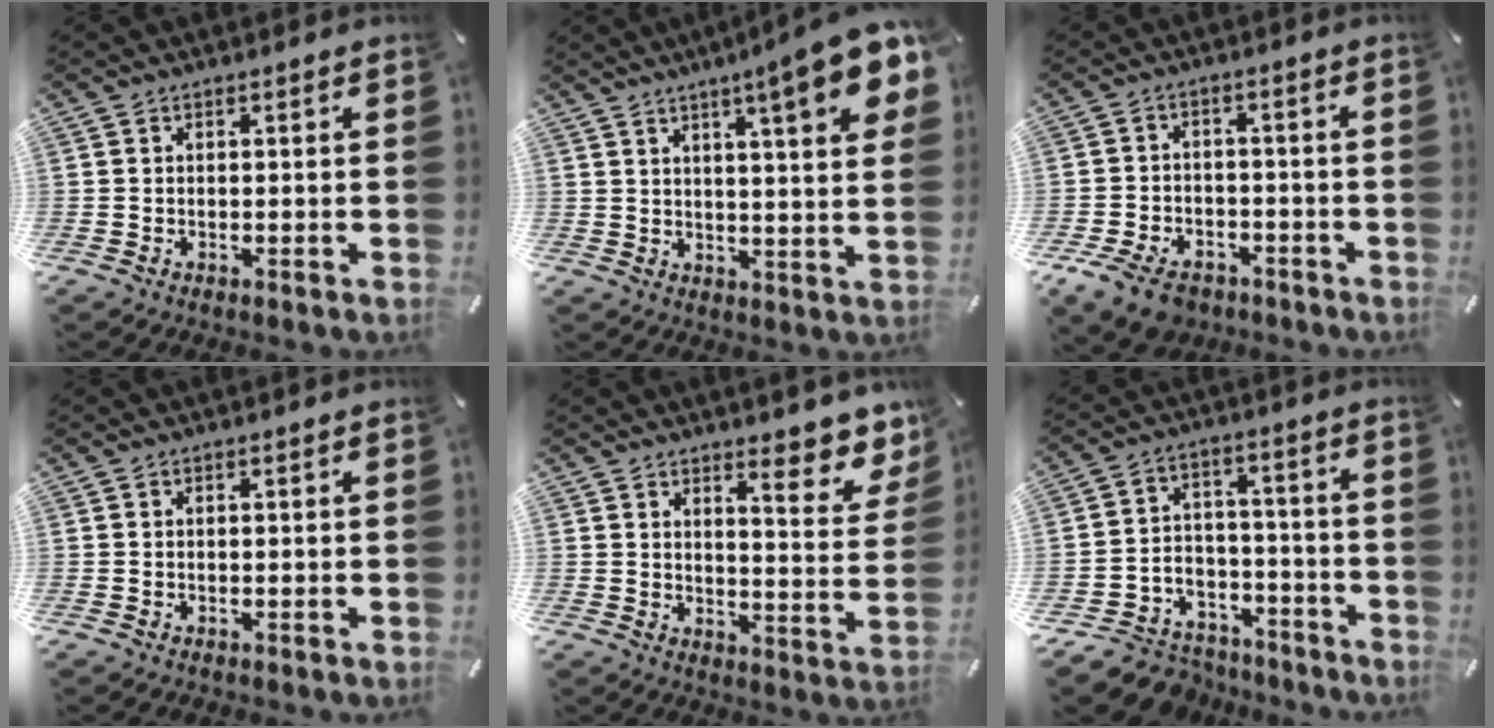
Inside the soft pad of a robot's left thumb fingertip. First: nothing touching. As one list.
[{"total": 12.6, "force": [7.4, 2.0, 10.0], "torque": [-0.139, -0.038, 0.113]}, {"total": 8.2, "force": [-5.4, 4.9, 3.6], "torque": [-0.078, 0.026, -0.100]}, {"total": 0.0}, {"total": 10.0, "force": [7.8, 3.0, 5.5], "torque": [-0.058, -0.066, 0.130]}, {"total": 8.1, "force": [-5.4, 5.9, 1.3], "torque": [-0.022, 0.032, -0.096]}]